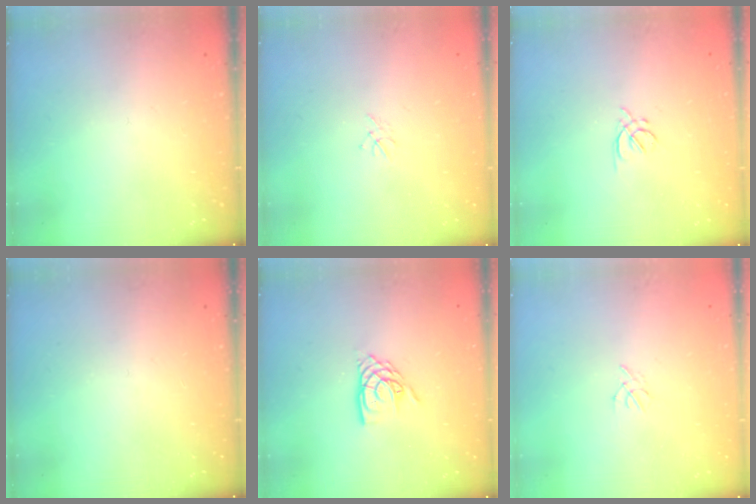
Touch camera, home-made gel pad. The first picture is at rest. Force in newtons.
{"total": 1.5, "press": 1.4, "slide": 0.4}
{"total": 2.8, "press": 2.8, "slide": 0.7}
{"total": 0.0}
{"total": 7.9, "press": 7.9, "slide": 0.6}
{"total": 1.3, "press": 1.2, "slide": 0.4}